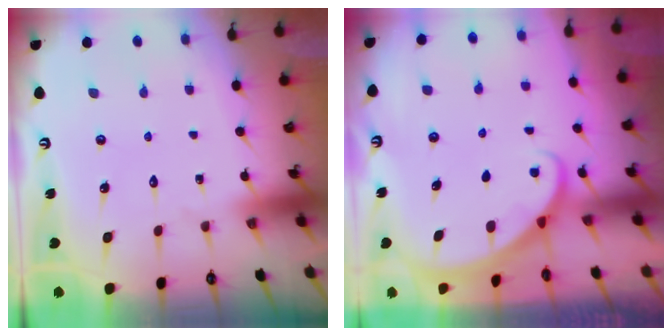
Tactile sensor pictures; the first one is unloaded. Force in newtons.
{"total": 1.9, "press": 1.9, "slide": 0.1}